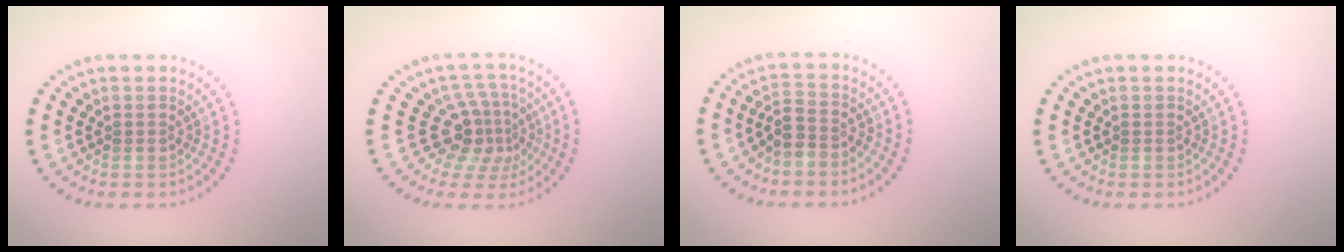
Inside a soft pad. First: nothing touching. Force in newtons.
{"total": 3.8, "press": 2.6, "slide": 2.8}
{"total": 2.2, "press": 1.8, "slide": 1.4}
{"total": 0.0}